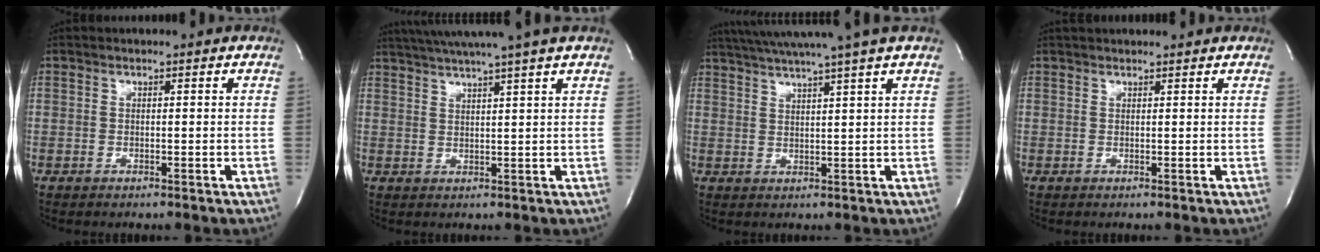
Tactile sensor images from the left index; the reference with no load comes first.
{"total": 11.4, "force": [9.6, -1.9, 5.8], "torque": [-0.101, 0.006, 0.133]}
{"total": 13.3, "force": [11.4, -2.0, 6.7], "torque": [-0.116, -0.002, 0.159]}
{"total": 4.2, "force": [4.0, 0.5, 1.2], "torque": [-0.015, 0.033, 0.053]}